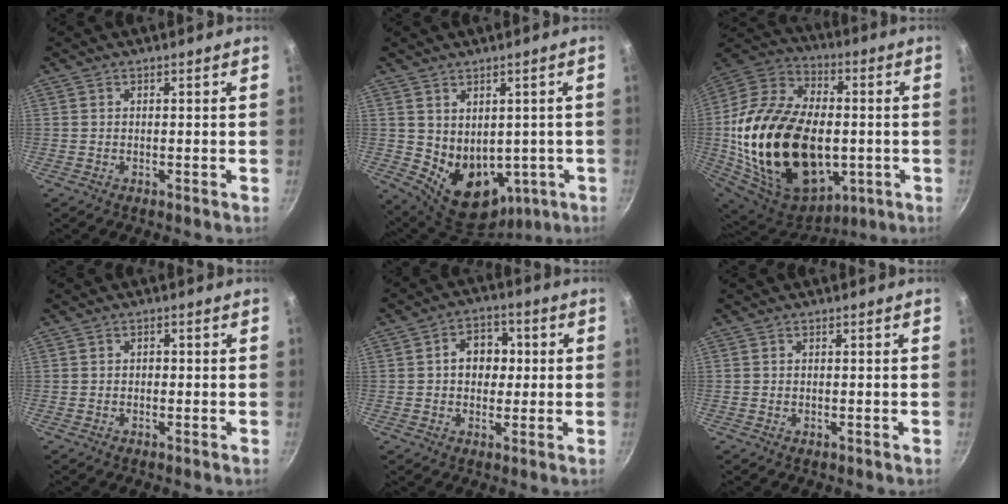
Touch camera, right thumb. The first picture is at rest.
{"total": 12.1, "force": [0.1, 9.2, 7.8], "torque": [-0.092, -0.016, 0.038]}
{"total": 34.5, "force": [-2.5, 21.8, 26.6], "torque": [-0.490, 0.012, -0.034]}
{"total": 1.0, "force": [-0.1, 0.8, 0.5], "torque": [-0.006, 0.005, -0.003]}
{"total": 7.7, "force": [0.8, 6.0, 4.9], "torque": [-0.032, 0.012, 0.003]}
{"total": 0.0}